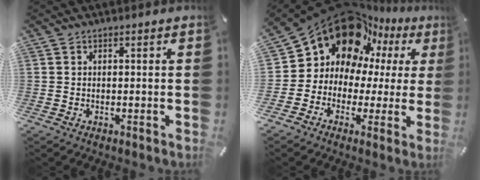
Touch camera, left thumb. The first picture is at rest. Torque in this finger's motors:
{"motor_torque": [2.35, 2.66, 2.34, -0.43, 0.20]}